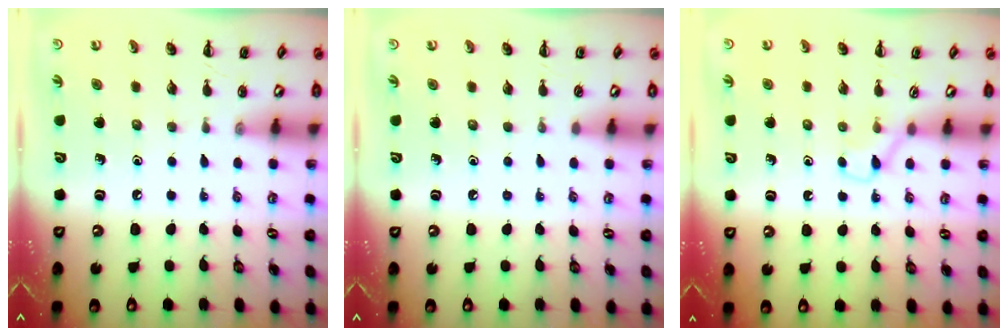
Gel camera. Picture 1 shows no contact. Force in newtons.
{"total": 0.0}
{"total": 3.7, "press": 3.5, "slide": 1.2}